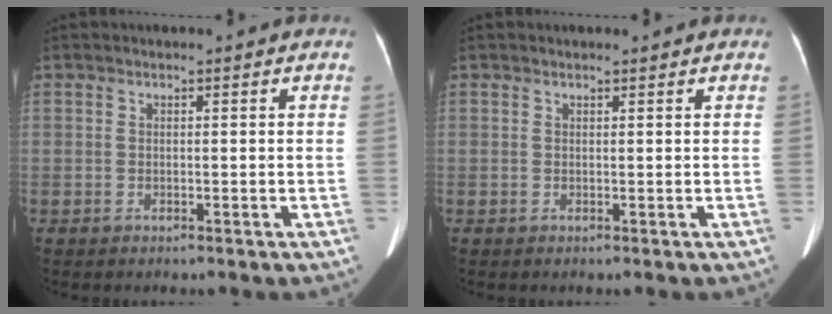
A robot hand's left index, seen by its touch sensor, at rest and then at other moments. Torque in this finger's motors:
{"motor_torque": [-0.18, 0.08, -0.02, -0.01]}